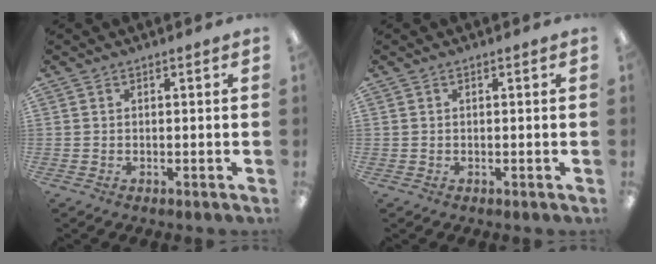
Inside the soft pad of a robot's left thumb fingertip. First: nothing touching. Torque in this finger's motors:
{"motor_torque": [0.00, 0.05, -0.11, 0.00, 0.00]}